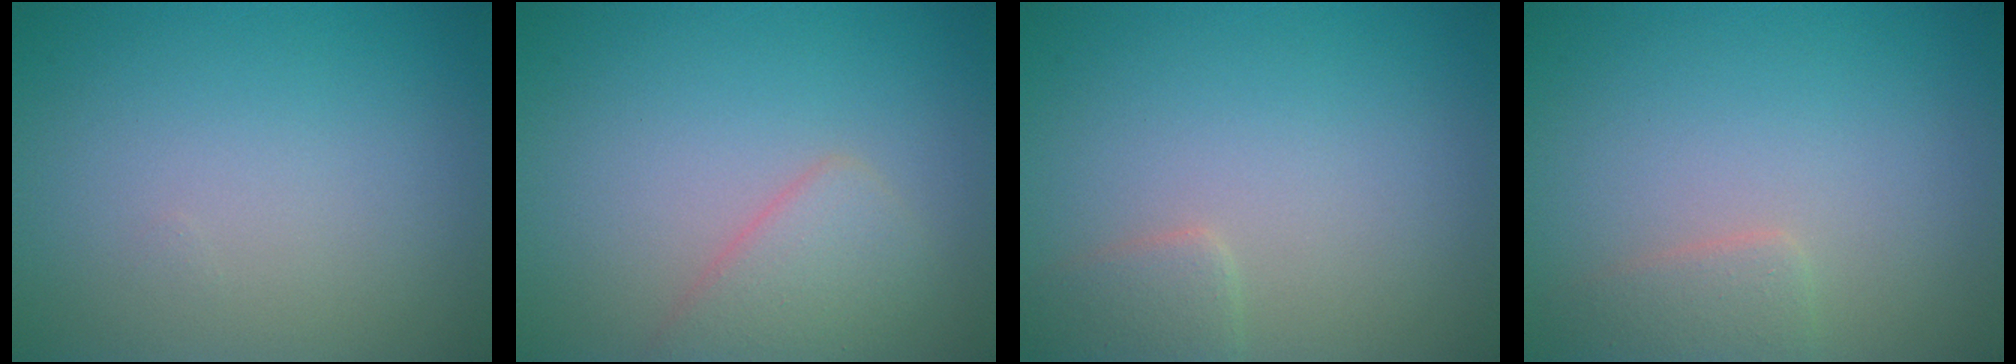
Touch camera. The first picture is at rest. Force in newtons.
{"total": 2.6, "press": 2.6, "slide": 0.1}
{"total": 1.7, "press": 1.7, "slide": 0.1}
{"total": 1.8, "press": 1.8, "slide": 0.2}